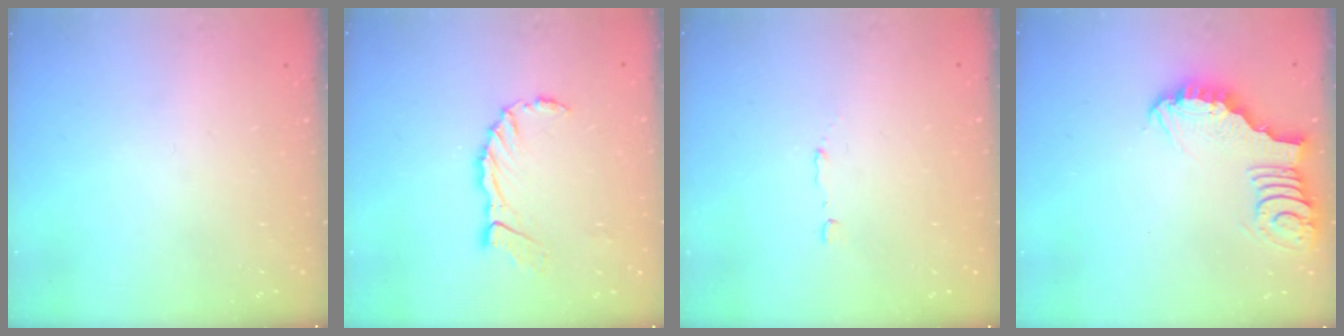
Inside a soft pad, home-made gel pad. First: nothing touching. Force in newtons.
{"total": 7.6, "press": 7.5, "slide": 1.1}
{"total": 2.9, "press": 2.9, "slide": 0.6}
{"total": 3.4, "press": 3.4, "slide": 0.4}